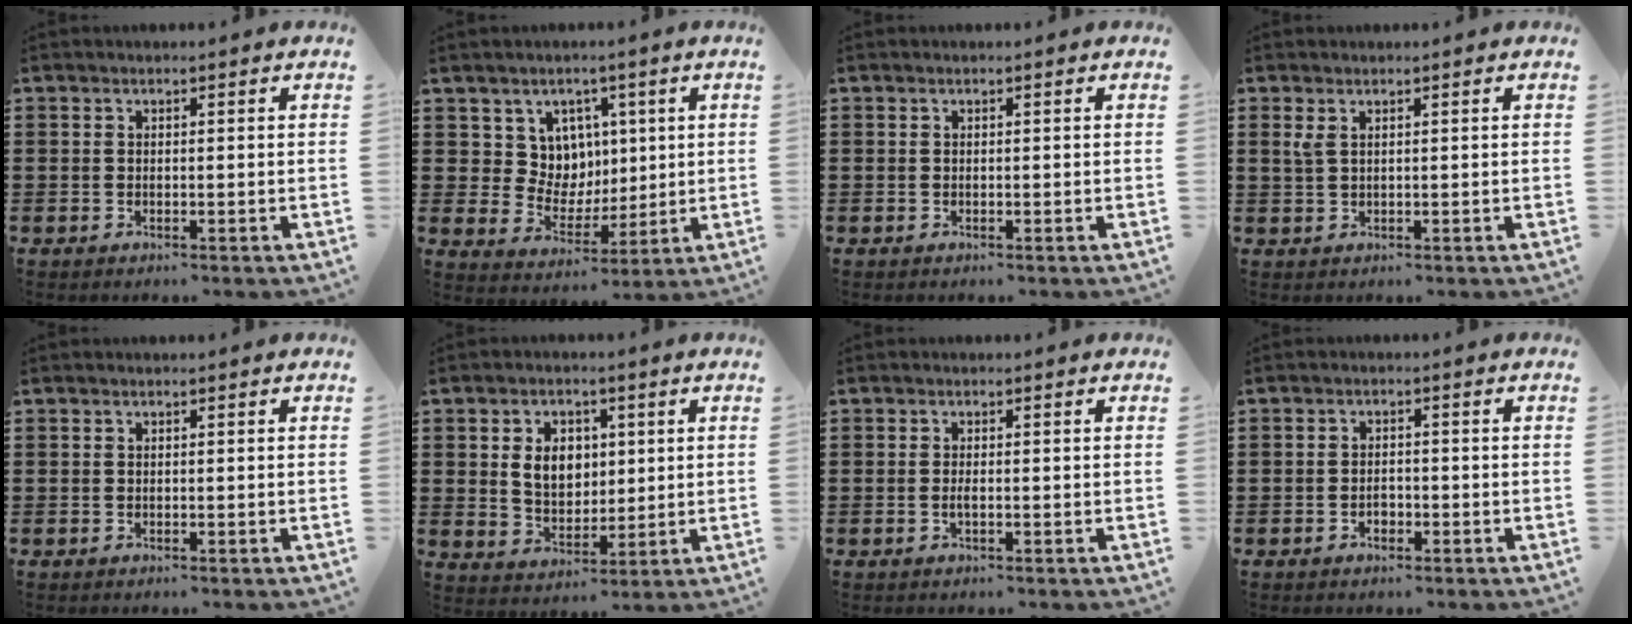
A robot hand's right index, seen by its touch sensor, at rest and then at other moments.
{"total": 7.2, "force": [2.9, 6.4, 1.5], "torque": [-0.059, -0.002, 0.057]}
{"total": 0.0}
{"total": 1.6, "force": [0.9, 0.5, 1.2], "torque": [-0.025, 0.004, 0.015]}
{"total": 0.0}
{"total": 6.2, "force": [1.2, 4.6, 4.0], "torque": [-0.077, 0.009, 0.016]}
{"total": 1.1, "force": [-0.4, 0.2, 1.0], "torque": [-0.026, -0.005, -0.009]}
{"total": 1.7, "force": [-0.9, 1.0, 1.1], "torque": [-0.022, 0.000, -0.017]}